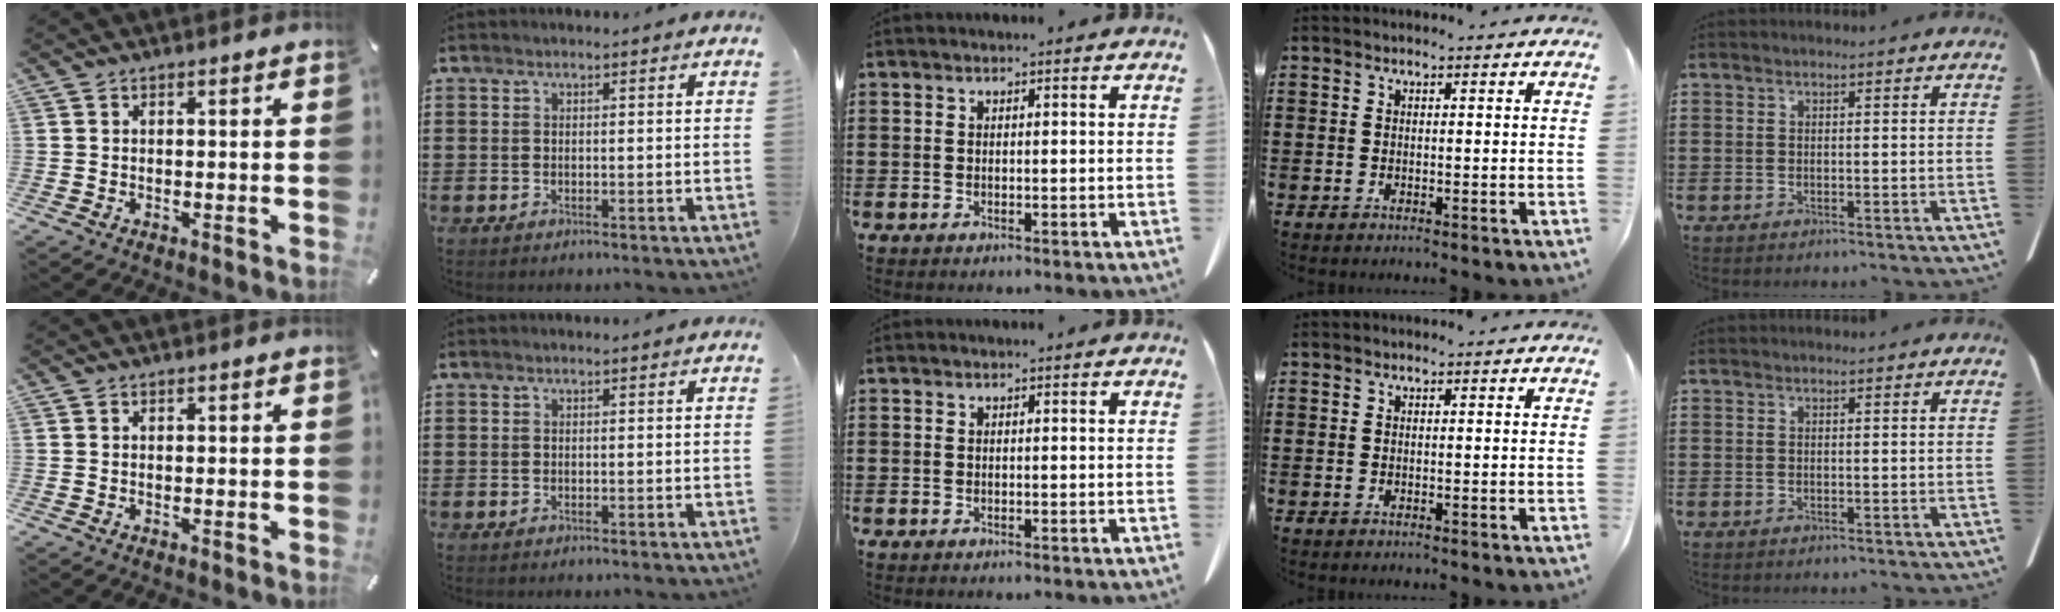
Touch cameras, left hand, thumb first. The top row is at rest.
{}